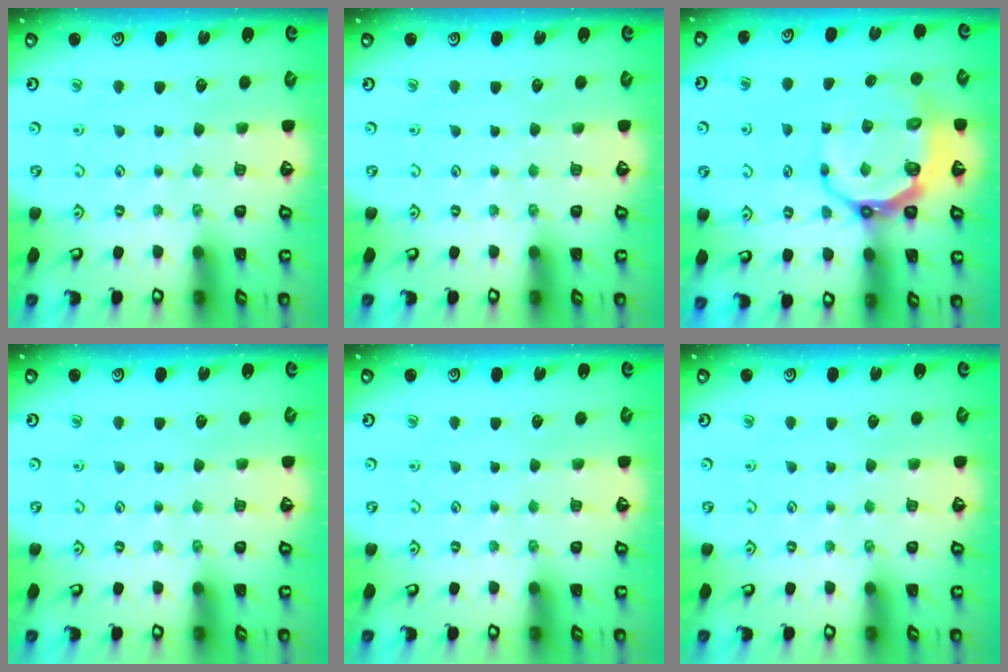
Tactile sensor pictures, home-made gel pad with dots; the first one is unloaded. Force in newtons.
{"total": 0.0}
{"total": 10.0, "press": 9.1, "slide": 4.2}
{"total": 0.0}
{"total": 0.0}
{"total": 0.0}